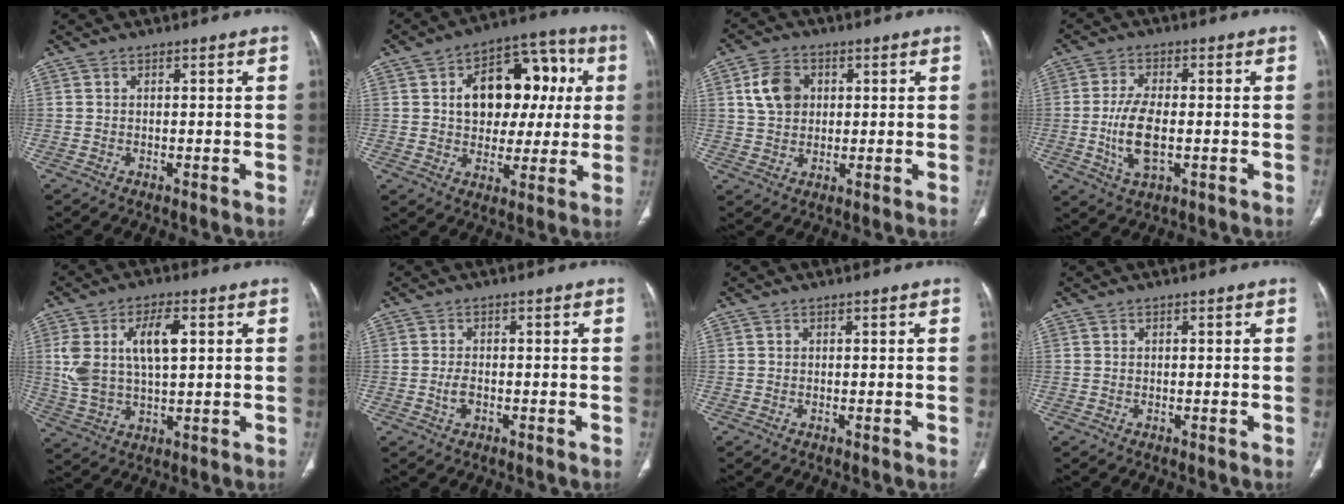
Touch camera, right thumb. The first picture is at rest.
{"total": 17.1, "force": [3.2, 11.8, 12.0], "torque": [-0.119, 0.032, 0.049]}
{"total": 7.4, "force": [1.9, 5.7, 4.3], "torque": [-0.063, -0.001, 0.034]}
{"total": 8.7, "force": [-1.2, 4.1, 7.6], "torque": [-0.153, 0.001, -0.020]}
{"total": 12.4, "force": [3.0, 6.1, 10.3], "torque": [-0.201, 0.002, 0.063]}
{"total": 2.3, "force": [-0.6, 1.4, 1.7], "torque": [-0.031, 0.004, -0.010]}
{"total": 0.0}
{"total": 0.0}